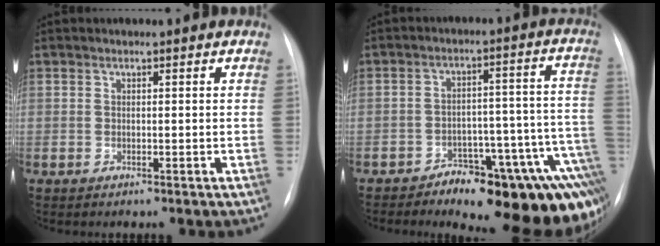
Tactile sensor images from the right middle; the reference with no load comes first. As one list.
[{"total": 21.0, "force": [-15.3, 6.0, 13.1], "torque": [-0.053, 0.043, -0.192]}]